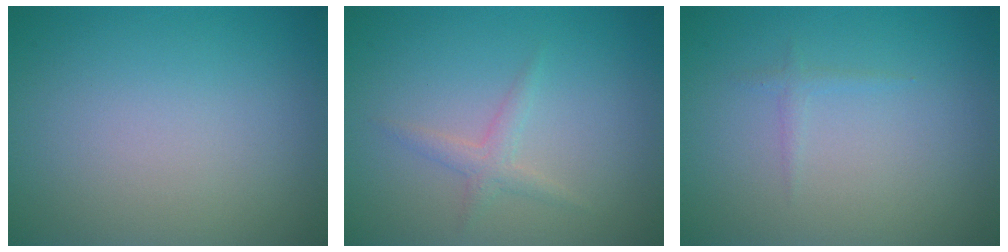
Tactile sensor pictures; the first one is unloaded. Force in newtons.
{"total": 1.5, "press": 1.5, "slide": 0.0}
{"total": 0.6, "press": 0.6, "slide": 0.0}